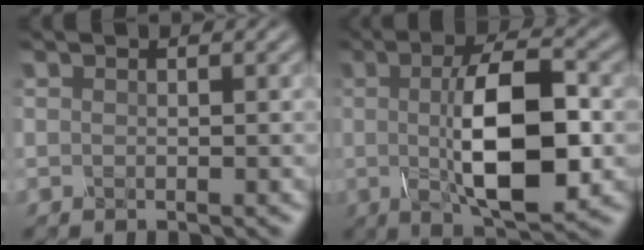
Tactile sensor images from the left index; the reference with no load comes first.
{"total": 10.0, "force": [-0.3, 3.3, 9.4], "torque": [-0.149, 0.001, -0.007]}